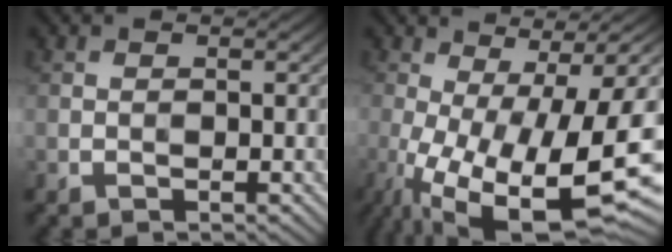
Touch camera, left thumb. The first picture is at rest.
{"total": 18.5, "force": [-6.4, 5.8, 16.3], "torque": [-0.289, -0.031, -0.097]}